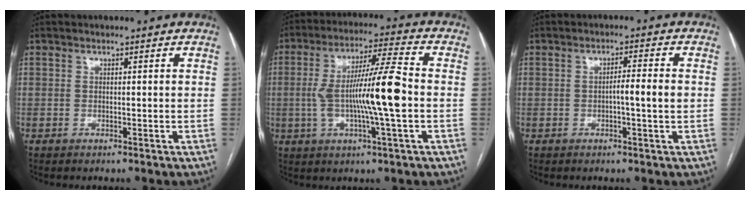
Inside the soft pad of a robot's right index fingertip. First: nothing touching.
{"total": 12.9, "force": [-1.1, 0.2, 12.8], "torque": [-0.238, 0.009, -0.023]}
{"total": 3.4, "force": [-0.4, -0.2, 3.4], "torque": [-0.053, 0.002, -0.007]}